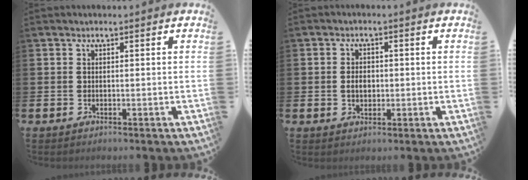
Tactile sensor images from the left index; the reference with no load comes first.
{"total": 2.6, "force": [0.0, 1.8, 1.9], "torque": [-0.015, -0.001, -0.007]}